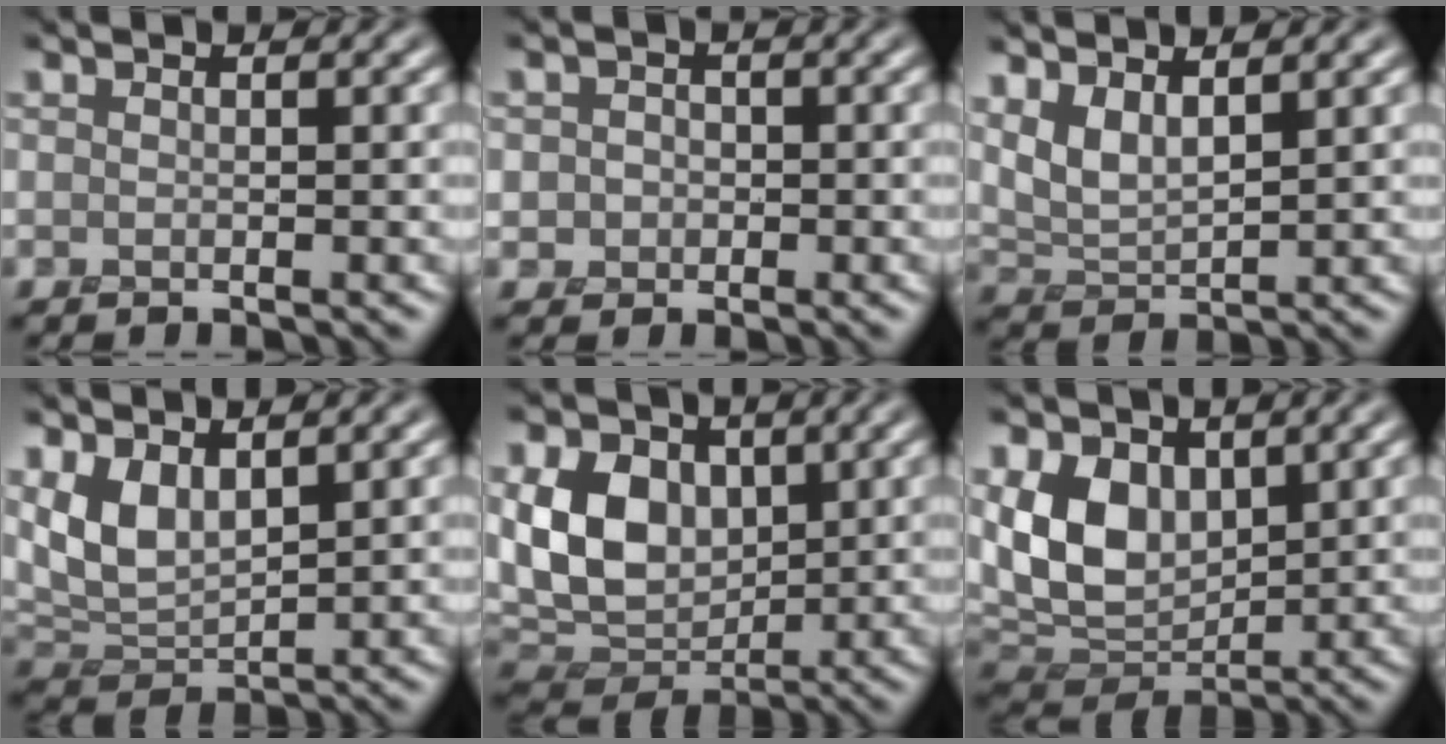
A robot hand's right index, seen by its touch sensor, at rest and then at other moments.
{"total": 1.7, "force": [-0.3, 1.7, 0.4], "torque": [0.007, -0.002, -0.006]}
{"total": 3.3, "force": [2.0, 1.3, 2.3], "torque": [-0.056, -0.005, 0.044]}
{"total": 4.7, "force": [2.2, 2.4, 3.4], "torque": [-0.082, -0.005, 0.048]}
{"total": 8.6, "force": [1.5, 6.3, 5.7], "torque": [-0.123, -0.006, 0.020]}
{"total": 7.5, "force": [1.9, 5.0, 5.2], "torque": [-0.115, -0.013, 0.033]}